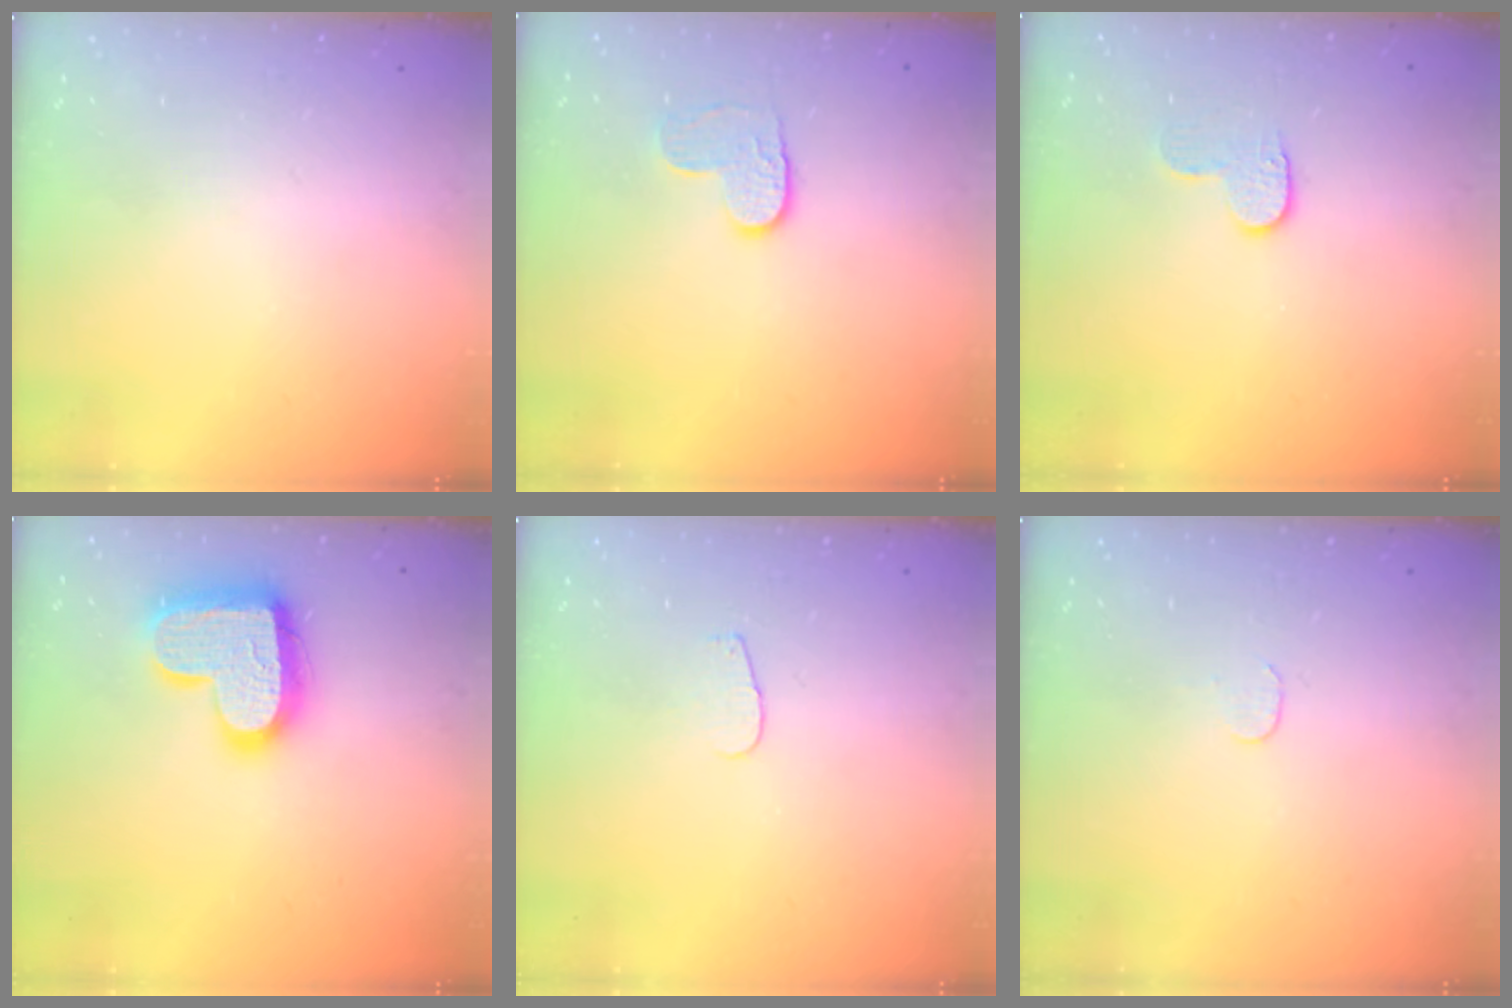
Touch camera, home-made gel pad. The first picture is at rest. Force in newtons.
{"total": 5.2, "press": 5.2, "slide": 0.2}
{"total": 5.8, "press": 5.8, "slide": 0.5}
{"total": 19.4, "press": 19.3, "slide": 1.4}
{"total": 2.8, "press": 2.8, "slide": 0.2}
{"total": 3.5, "press": 3.5, "slide": 0.3}